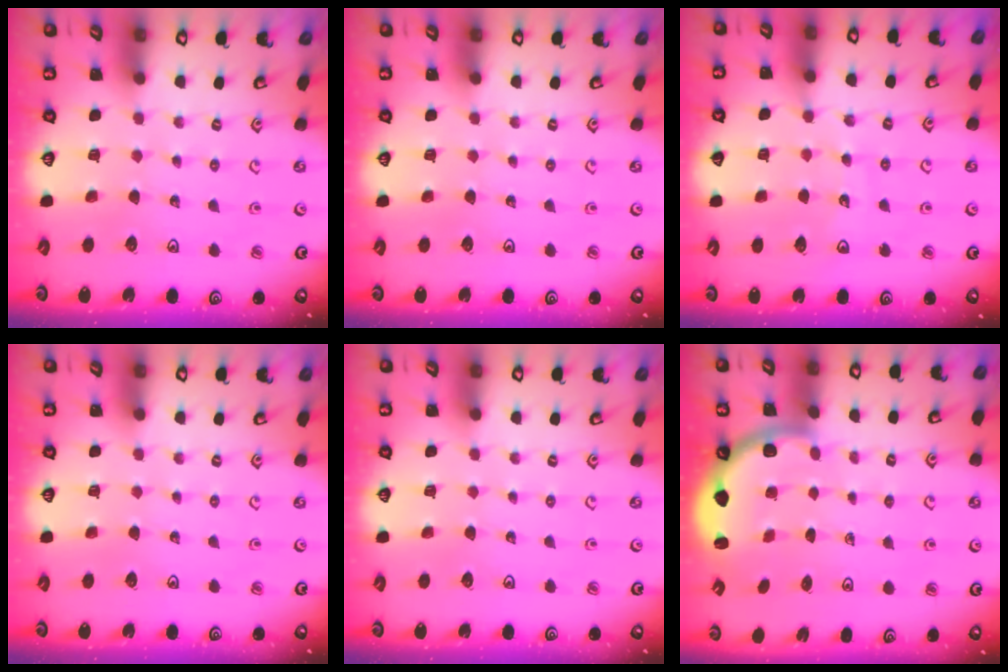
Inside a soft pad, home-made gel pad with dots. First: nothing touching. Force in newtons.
{"total": 0.0}
{"total": 9.5, "press": 9.3, "slide": 2.1}
{"total": 0.0}
{"total": 0.0}
{"total": 2.6, "press": 2.5, "slide": 0.6}